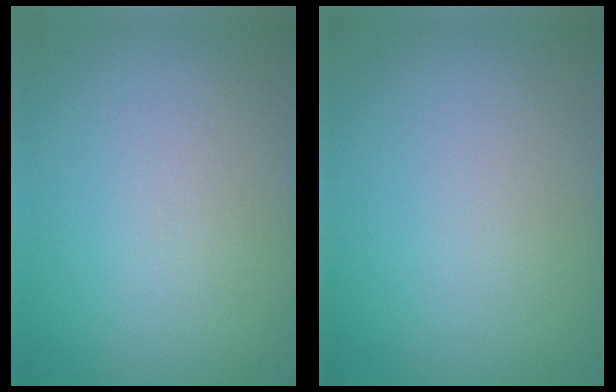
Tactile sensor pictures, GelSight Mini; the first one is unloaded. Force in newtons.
{"total": 0.0}